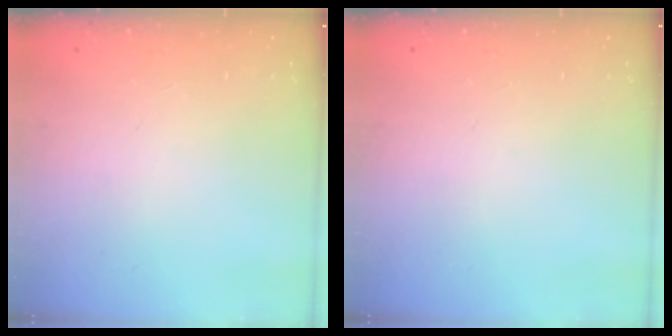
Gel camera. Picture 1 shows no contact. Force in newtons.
{"total": 0.0}